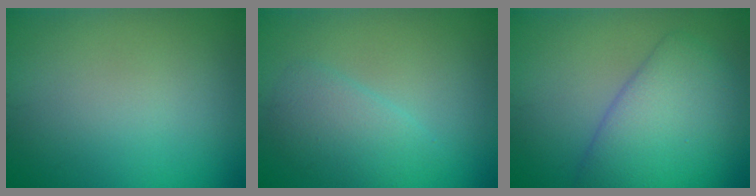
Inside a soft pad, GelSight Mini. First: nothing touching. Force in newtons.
{"total": 2.9, "press": 2.9, "slide": 0.2}
{"total": 6.1, "press": 6.1, "slide": 0.4}